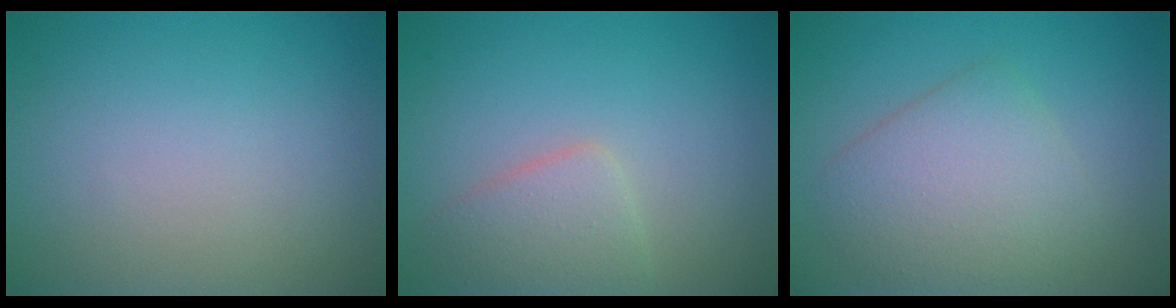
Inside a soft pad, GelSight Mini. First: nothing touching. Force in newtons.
{"total": 2.8, "press": 2.8, "slide": 0.1}
{"total": 4.5, "press": 4.5, "slide": 0.2}